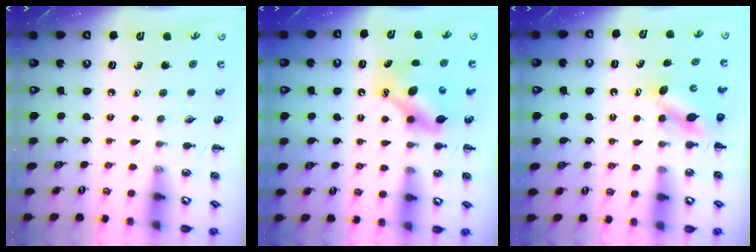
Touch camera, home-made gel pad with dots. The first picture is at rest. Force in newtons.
{"total": 8.4, "press": 8.3, "slide": 1.4}
{"total": 4.5, "press": 4.4, "slide": 0.6}